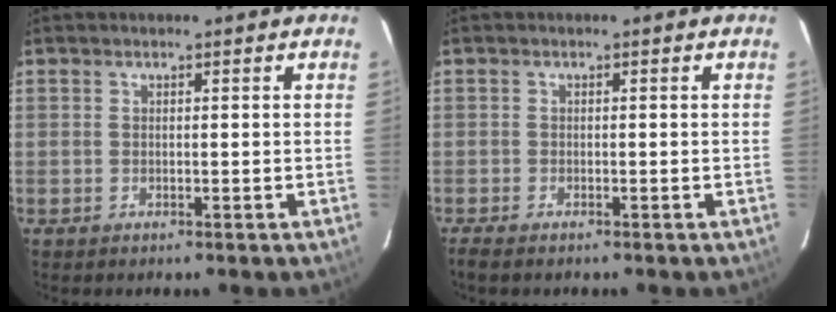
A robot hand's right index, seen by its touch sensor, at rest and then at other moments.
{"total": 2.3, "force": [-2.0, 0.6, 1.1], "torque": [-0.031, -0.009, -0.035]}